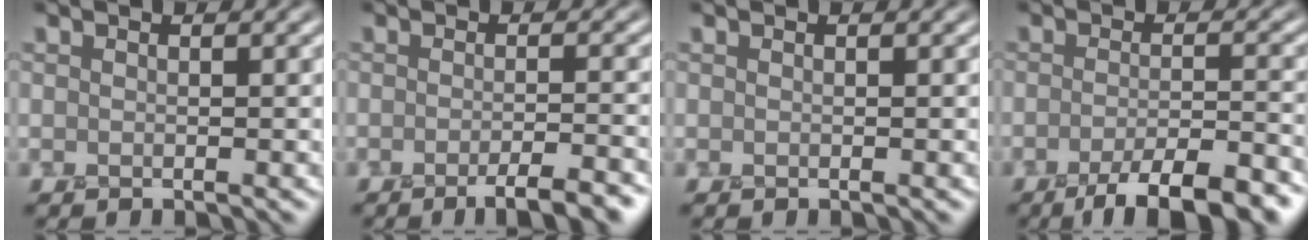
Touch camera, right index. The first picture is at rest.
{"total": 4.4, "force": [-2.6, 1.0, 3.4], "torque": [-0.041, -0.002, -0.040]}
{"total": 0.0}
{"total": 7.3, "force": [-4.6, 1.9, 5.4], "torque": [-0.078, -0.003, -0.074]}